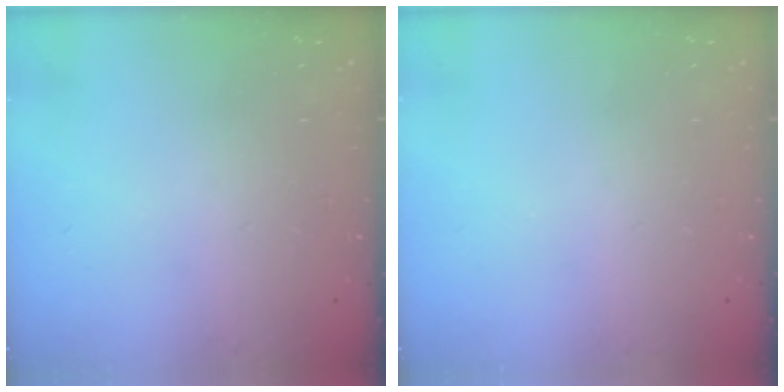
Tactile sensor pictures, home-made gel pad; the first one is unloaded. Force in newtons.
{"total": 0.0}